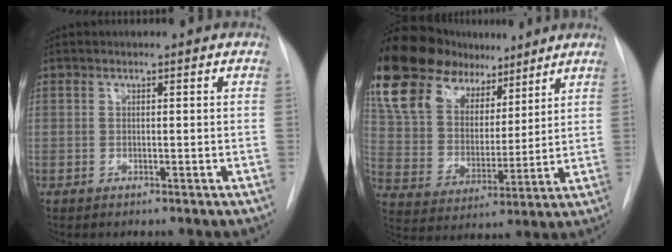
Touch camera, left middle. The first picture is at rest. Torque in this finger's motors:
{"motor_torque": [0.90, -0.82, 1.05, 0.21]}